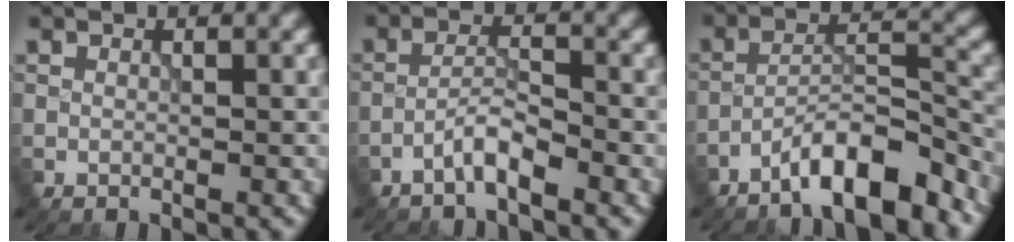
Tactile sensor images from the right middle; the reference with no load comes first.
{"total": 2.3, "force": [-1.8, 0.2, 1.4], "torque": [-0.025, 0.011, -0.040]}
{"total": 7.0, "force": [-5.3, 1.4, 4.4], "torque": [-0.066, 0.011, -0.090]}